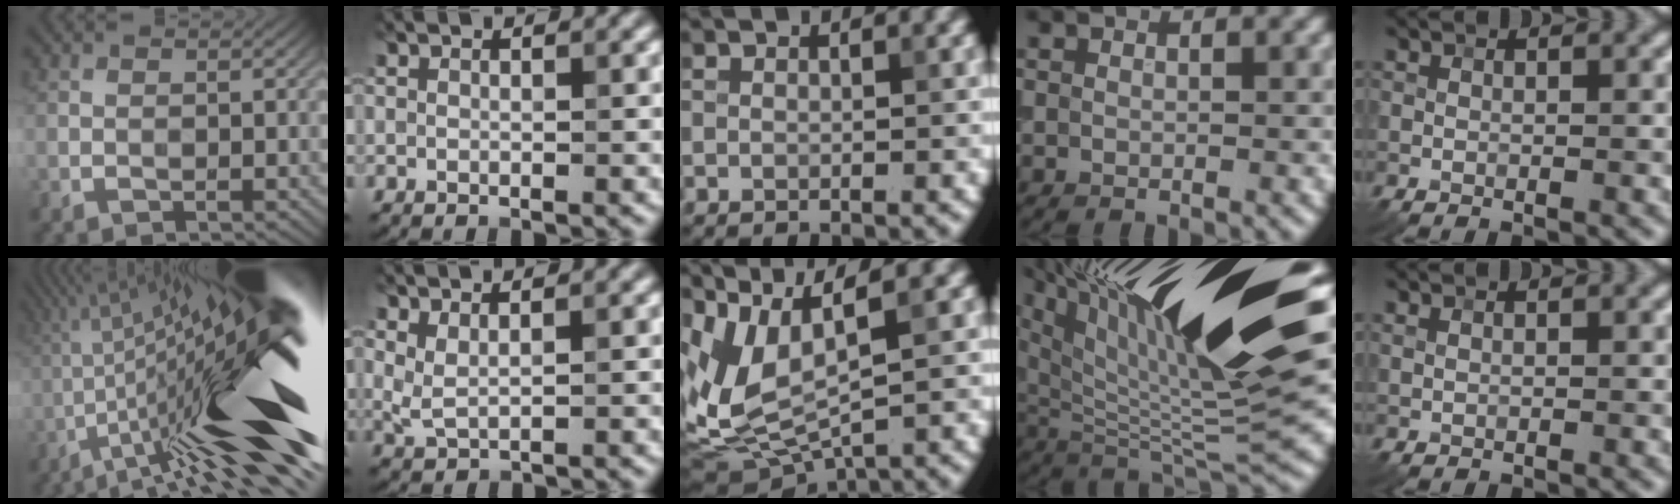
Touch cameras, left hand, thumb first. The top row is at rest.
{"thumb": {"total": 23.5, "force": [-3.5, 4.1, 22.9], "torque": [-0.336, 0.019, -0.073]}, "index": {"total": 1.6, "force": [1.0, 0.5, 1.1], "torque": [-0.028, -0.008, 0.025]}, "middle": {"total": 7.4, "force": [1.7, 3.0, 6.5], "torque": [-0.151, -0.003, 0.045]}, "ring": {"total": 18.0, "force": [8.5, 4.5, 15.2], "torque": [-0.287, 0.020, 0.153]}}